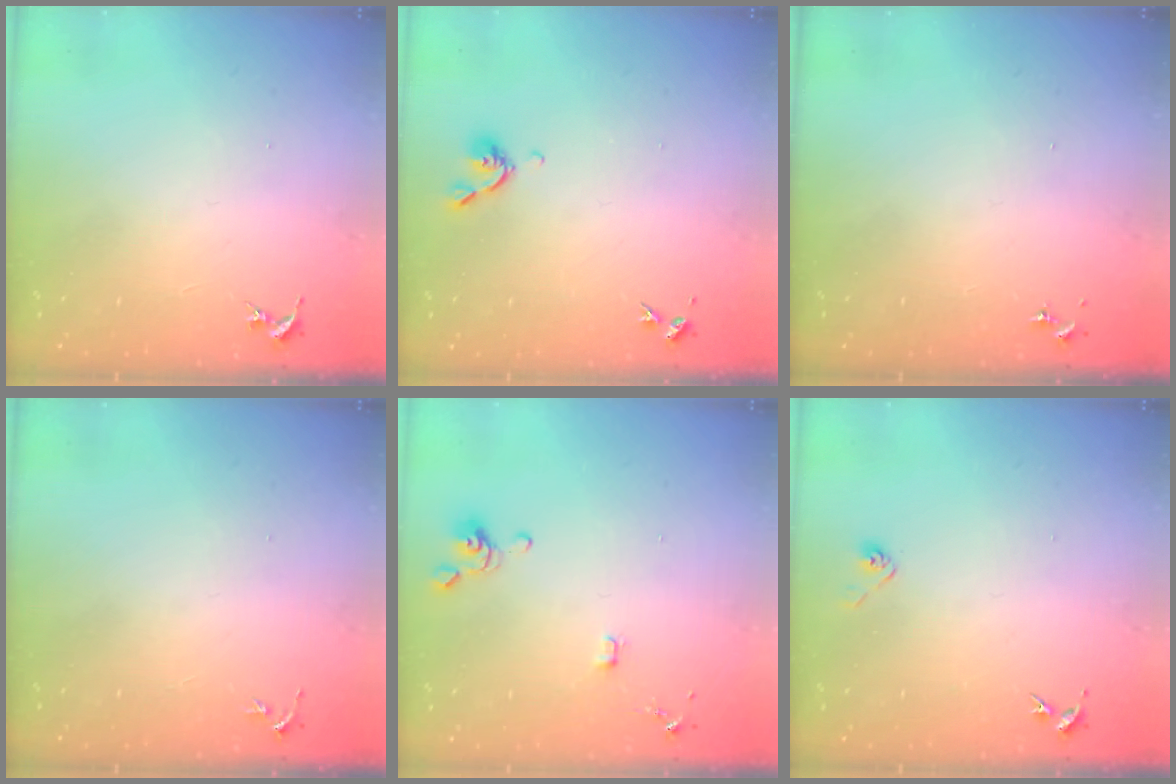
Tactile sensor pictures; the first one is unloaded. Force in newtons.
{"total": 5.6, "press": 5.5, "slide": 1.0}
{"total": 0.0}
{"total": 3.3, "press": 3.2, "slide": 0.4}
{"total": 4.0, "press": 3.9, "slide": 0.9}
{"total": 2.9, "press": 2.8, "slide": 0.8}